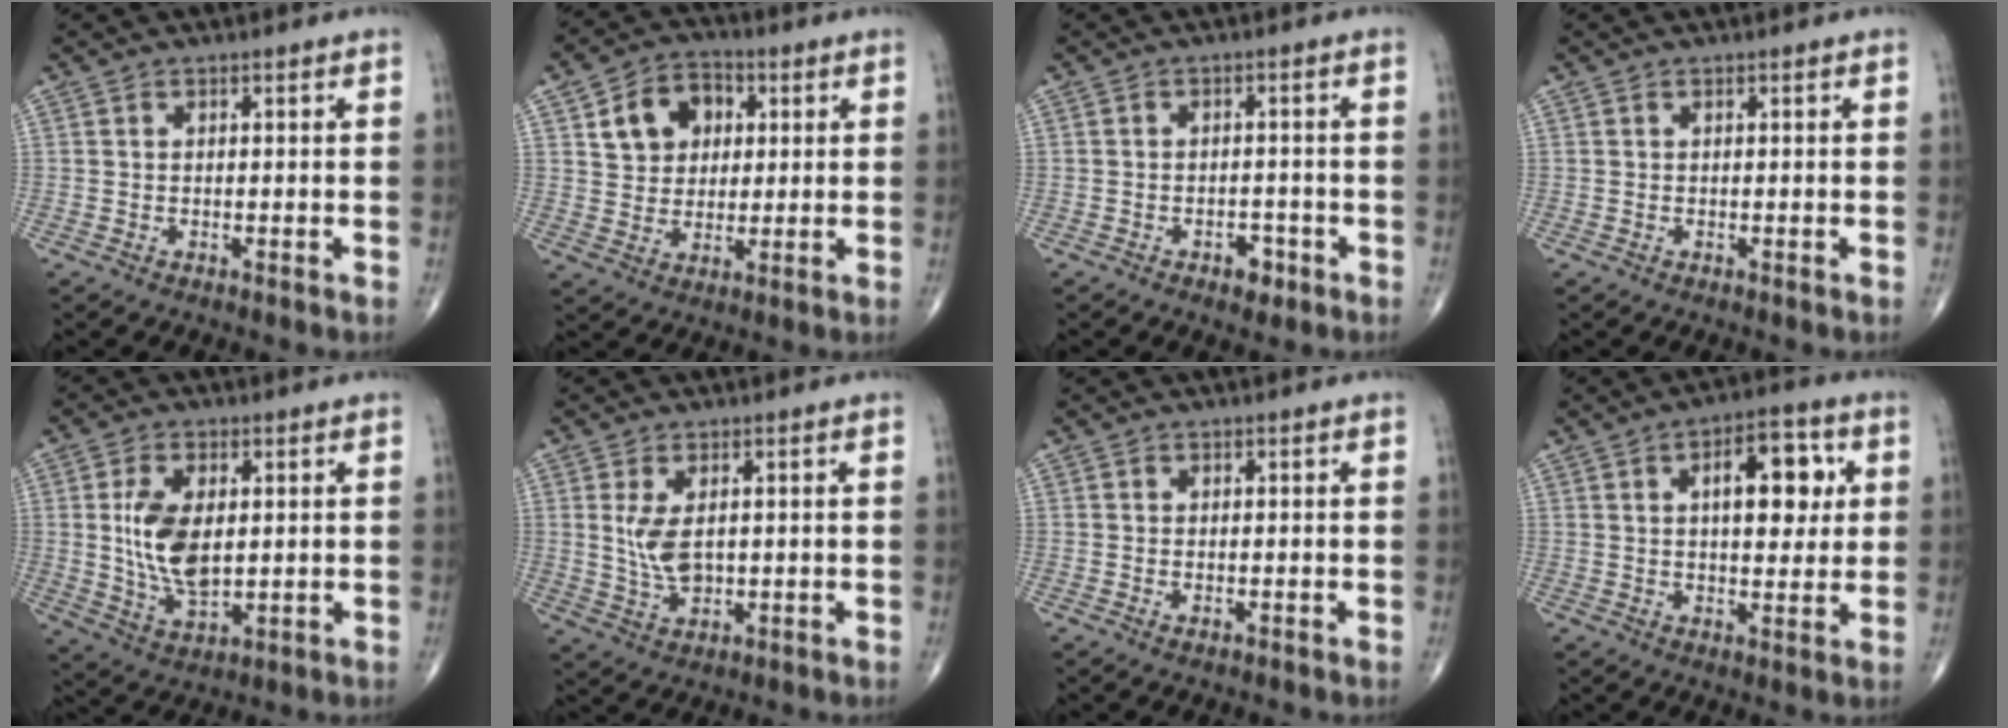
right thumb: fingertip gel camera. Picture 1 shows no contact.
{"total": 10.0, "force": [3.2, 7.8, 5.4], "torque": [-0.053, -0.002, 0.052]}
{"total": 3.1, "force": [-1.8, 1.9, 1.7], "torque": [-0.007, 0.011, -0.021]}
{"total": 0.0}
{"total": 11.0, "force": [1.3, 6.0, 9.1], "torque": [-0.169, -0.014, 0.035]}
{"total": 5.9, "force": [1.0, 3.2, 4.8], "torque": [-0.093, -0.010, 0.028]}
{"total": 0.7, "force": [-0.2, 0.4, 0.5], "torque": [-0.008, 0.002, -0.001]}
{"total": 11.7, "force": [3.1, 5.8, 9.6], "torque": [-0.104, 0.001, 0.041]}